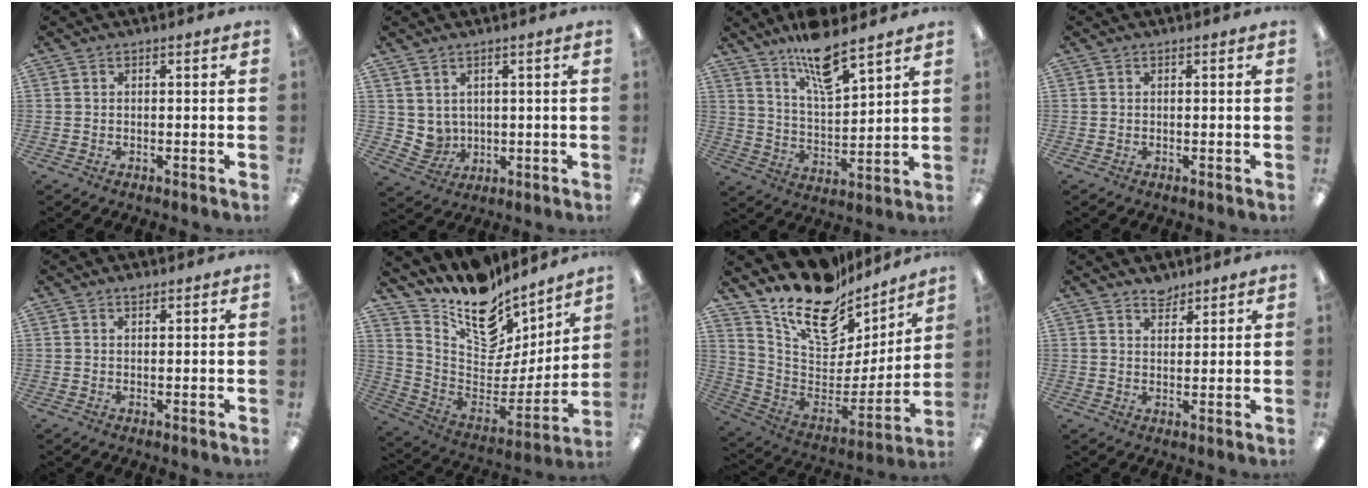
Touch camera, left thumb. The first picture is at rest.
{"total": 3.9, "force": [2.7, 2.9, 0.3], "torque": [-0.019, -0.011, 0.053]}
{"total": 11.8, "force": [9.6, 2.7, 6.3], "torque": [-0.109, -0.057, 0.167]}
{"total": 0.0}
{"total": 1.0, "force": [0.9, 0.3, 0.4], "torque": [-0.001, -0.003, 0.015]}
{"total": 15.7, "force": [12.2, 8.2, 5.6], "torque": [-0.095, -0.114, 0.217]}
{"total": 18.6, "force": [14.2, 8.8, 8.2], "torque": [-0.131, -0.119, 0.249]}
{"total": 3.3, "force": [3.1, 1.2, 0.3], "torque": [0.006, -0.022, 0.055]}